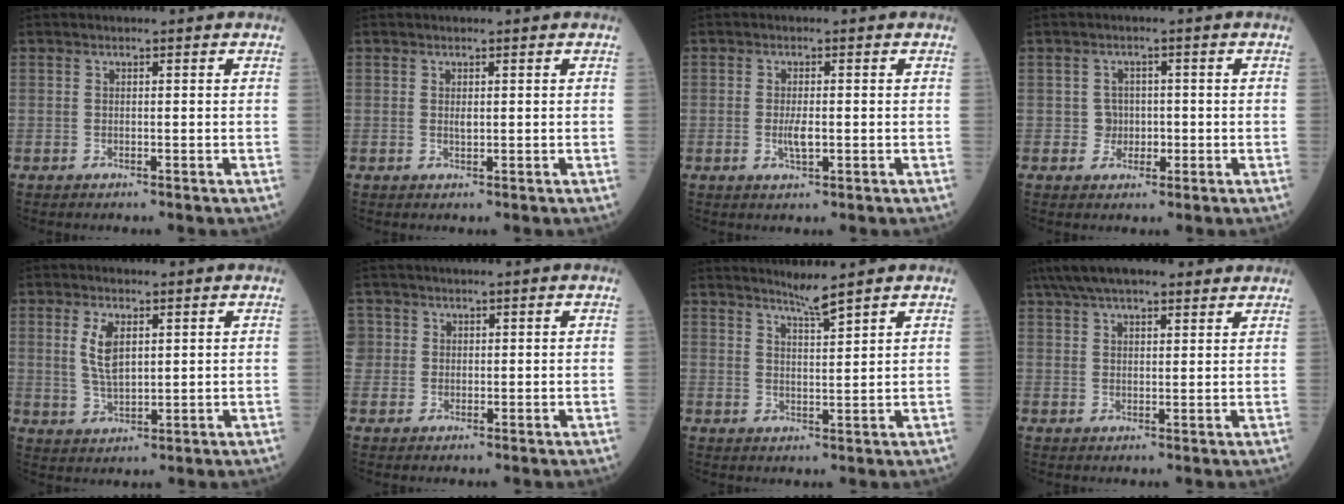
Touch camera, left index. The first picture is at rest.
{"total": 0.6, "force": [0.2, 0.3, 0.5], "torque": [-0.008, 0.000, 0.003]}
{"total": 2.3, "force": [-0.5, 0.6, 2.2], "torque": [-0.045, -0.002, -0.008]}
{"total": 2.4, "force": [-0.4, 2.3, 0.4], "torque": [0.000, 0.007, -0.006]}
{"total": 5.4, "force": [1.8, 2.1, 4.6], "torque": [-0.101, 0.001, 0.040]}
{"total": 2.9, "force": [0.9, 2.8, 0.2], "torque": [0.007, 0.009, 0.017]}
{"total": 3.3, "force": [2.9, -0.8, 1.3], "torque": [-0.027, -0.007, 0.059]}
{"total": 13.4, "force": [10.7, 3.6, 7.2], "torque": [-0.123, 0.058, 0.165]}